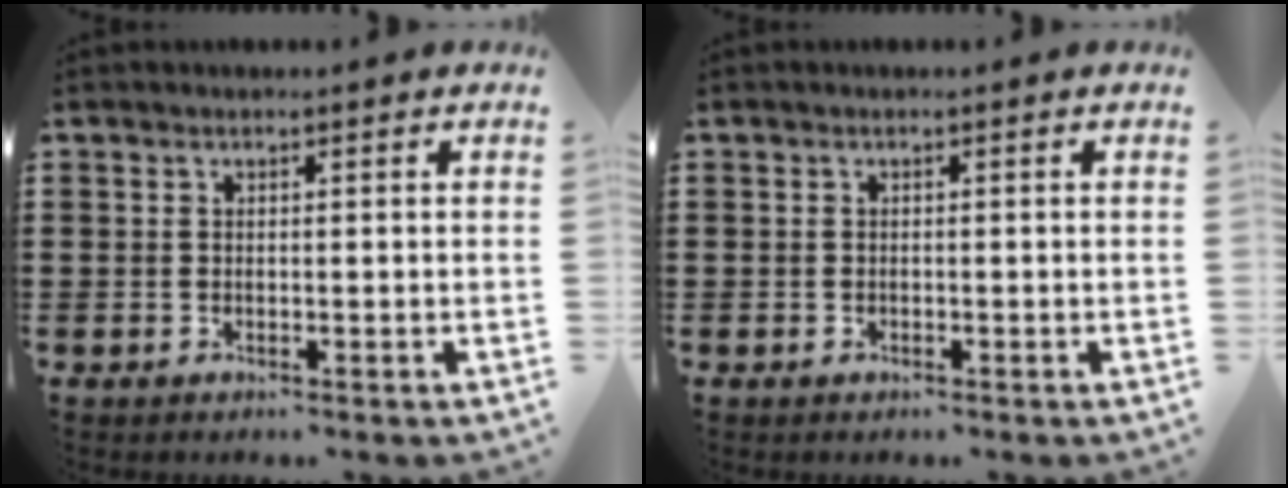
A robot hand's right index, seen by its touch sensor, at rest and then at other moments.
{"total": 0.0}